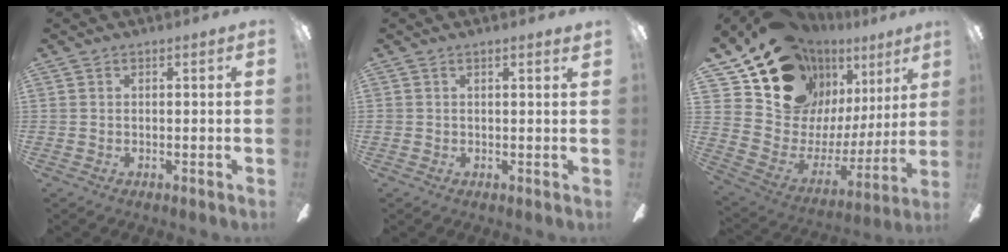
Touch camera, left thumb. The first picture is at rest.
{"total": 0.8, "force": [0.7, 0.3, 0.3], "torque": [-0.007, 0.003, 0.012]}
{"total": 20.6, "force": [15.7, 11.5, 6.7], "torque": [-0.127, -0.109, 0.303]}